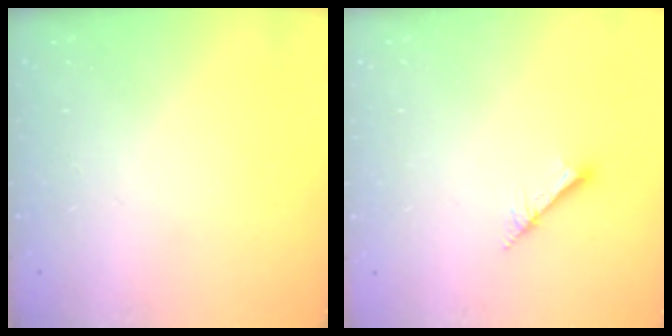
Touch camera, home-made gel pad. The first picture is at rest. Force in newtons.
{"total": 2.0, "press": 2.0, "slide": 0.1}